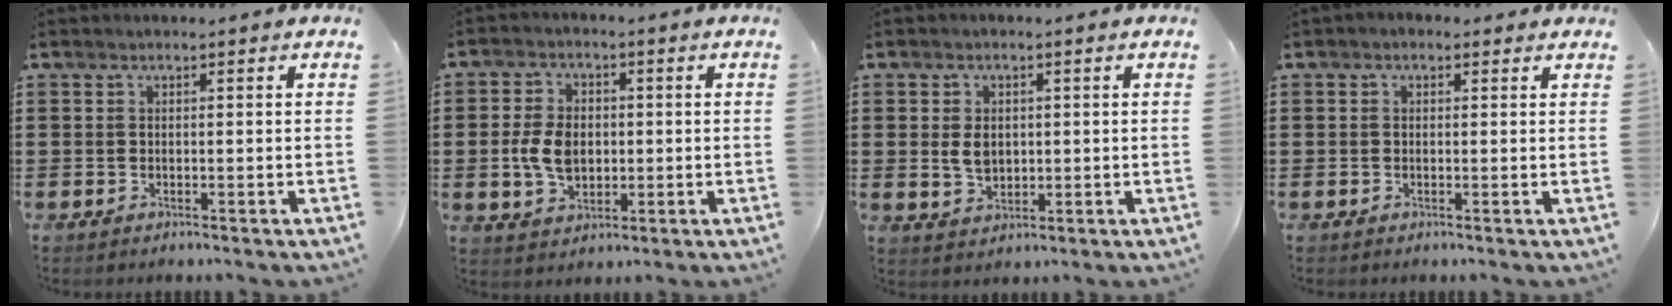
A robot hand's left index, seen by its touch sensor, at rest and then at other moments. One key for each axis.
{"total": 6.6, "fx": -0.3, "fy": 4.6, "fz": 4.7, "tx": -0.108, "ty": 0.004, "tz": -0.013}
{"total": 3.7, "fx": 0.3, "fy": 2.6, "fz": 2.6, "tx": -0.048, "ty": 0.006, "tz": 0.003}
{"total": 1.1, "fx": 0.1, "fy": 1.0, "fz": 0.5, "tx": -0.011, "ty": 0.007, "tz": 0.001}